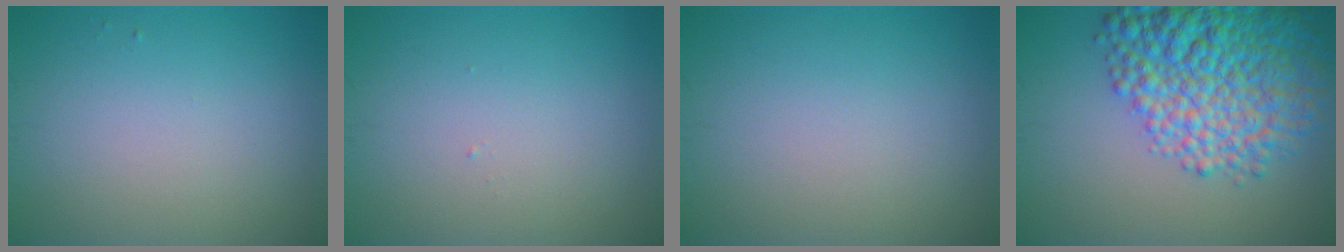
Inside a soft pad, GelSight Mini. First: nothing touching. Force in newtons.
{"total": 0.0}
{"total": 0.0}
{"total": 10.2, "press": 10.2, "slide": 0.4}